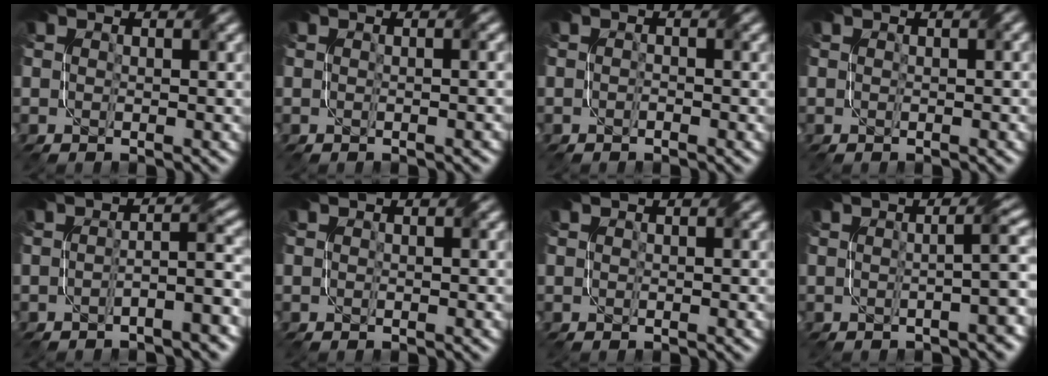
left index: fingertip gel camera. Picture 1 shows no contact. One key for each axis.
{"total": 1.0, "fx": -0.2, "fy": 0.4, "fz": 0.9, "tx": -0.006, "ty": -0.004, "tz": -0.008}
{"total": 0.5, "fx": -0.4, "fy": 0.2, "fz": 0.3, "tx": -0.006, "ty": 0.000, "tz": -0.007}
{"total": 0.7, "fx": 0.3, "fy": 0.1, "fz": 0.7, "tx": -0.011, "ty": 0.004, "tz": -0.002}
{"total": 3.3, "fx": -1.5, "fy": 0.6, "fz": 2.9, "tx": -0.040, "ty": 0.013, "tz": -0.034}
{"total": 0.0}
{"total": 0.0}
{"total": 4.1, "fx": -0.6, "fy": 1.2, "fz": 3.8, "tx": -0.030, "ty": 0.013, "tz": -0.011}